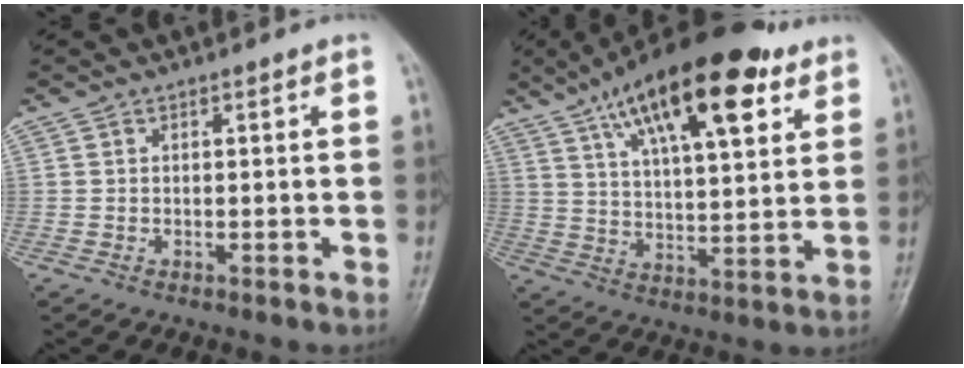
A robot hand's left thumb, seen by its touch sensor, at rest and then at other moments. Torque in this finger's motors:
{"motor_torque": [0.27, 0.40, 1.63, -1.14, 0.40]}